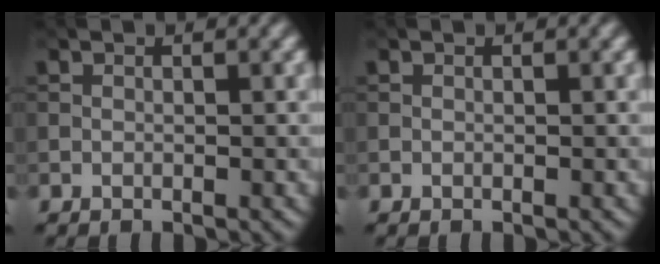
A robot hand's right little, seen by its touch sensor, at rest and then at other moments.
{"total": 0.0}